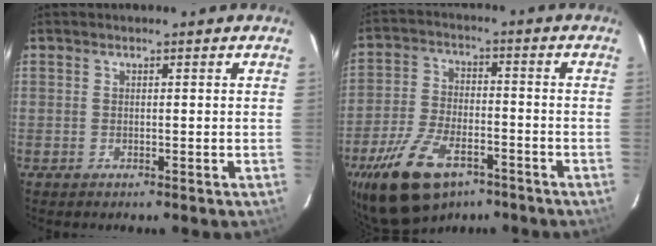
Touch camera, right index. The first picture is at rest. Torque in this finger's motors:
{"motor_torque": [0.63, -0.63, 0.72, 0.18]}